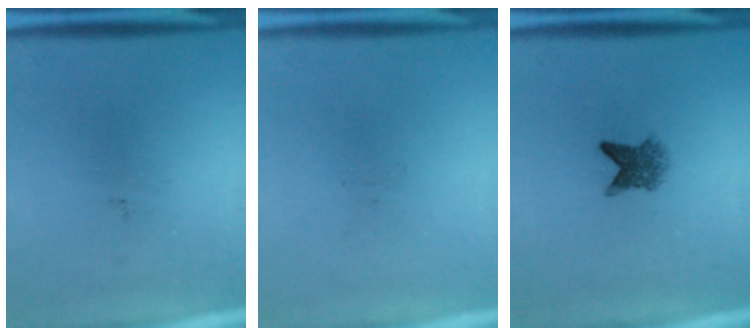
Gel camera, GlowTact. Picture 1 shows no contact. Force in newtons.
{"total": 0.0}
{"total": 3.6}